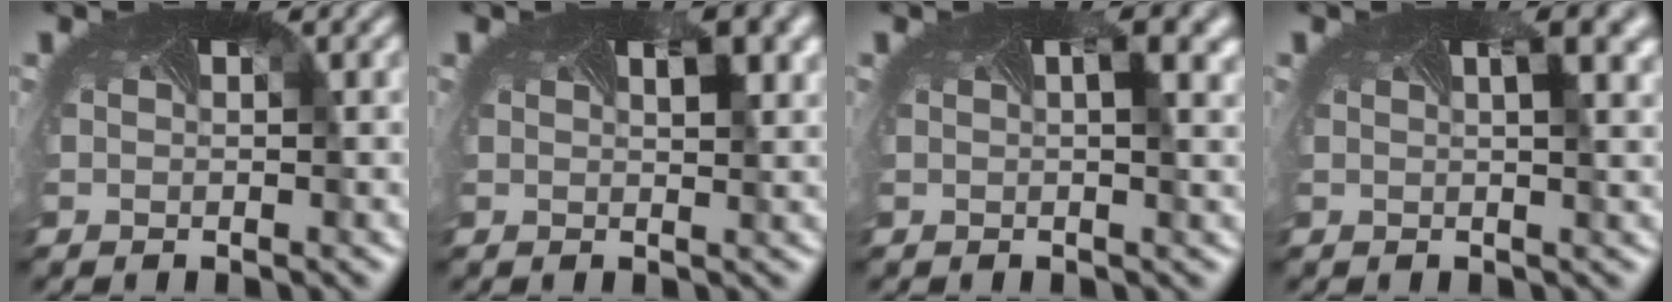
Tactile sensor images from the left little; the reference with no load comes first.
{"total": 3.1, "force": [1.2, 1.1, 2.6], "torque": [-0.031, -0.002, 0.017]}
{"total": 2.9, "force": [1.0, 0.9, 2.5], "torque": [-0.022, 0.003, 0.008]}
{"total": 3.5, "force": [1.4, 1.1, 3.0], "torque": [-0.027, 0.005, 0.008]}